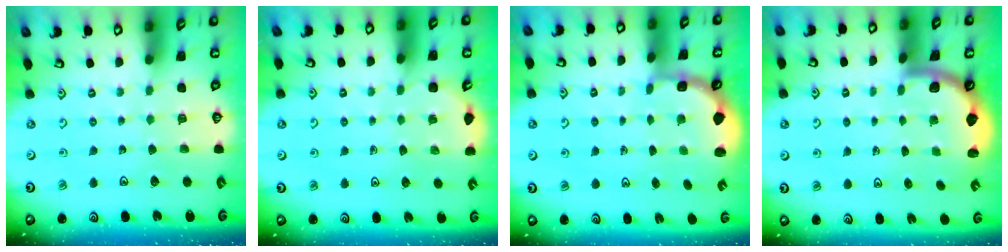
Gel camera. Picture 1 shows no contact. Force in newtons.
{"total": 2.2, "press": 2.0, "slide": 1.1}
{"total": 2.7, "press": 2.1, "slide": 1.7}
{"total": 1.8, "press": 1.8, "slide": 0.1}